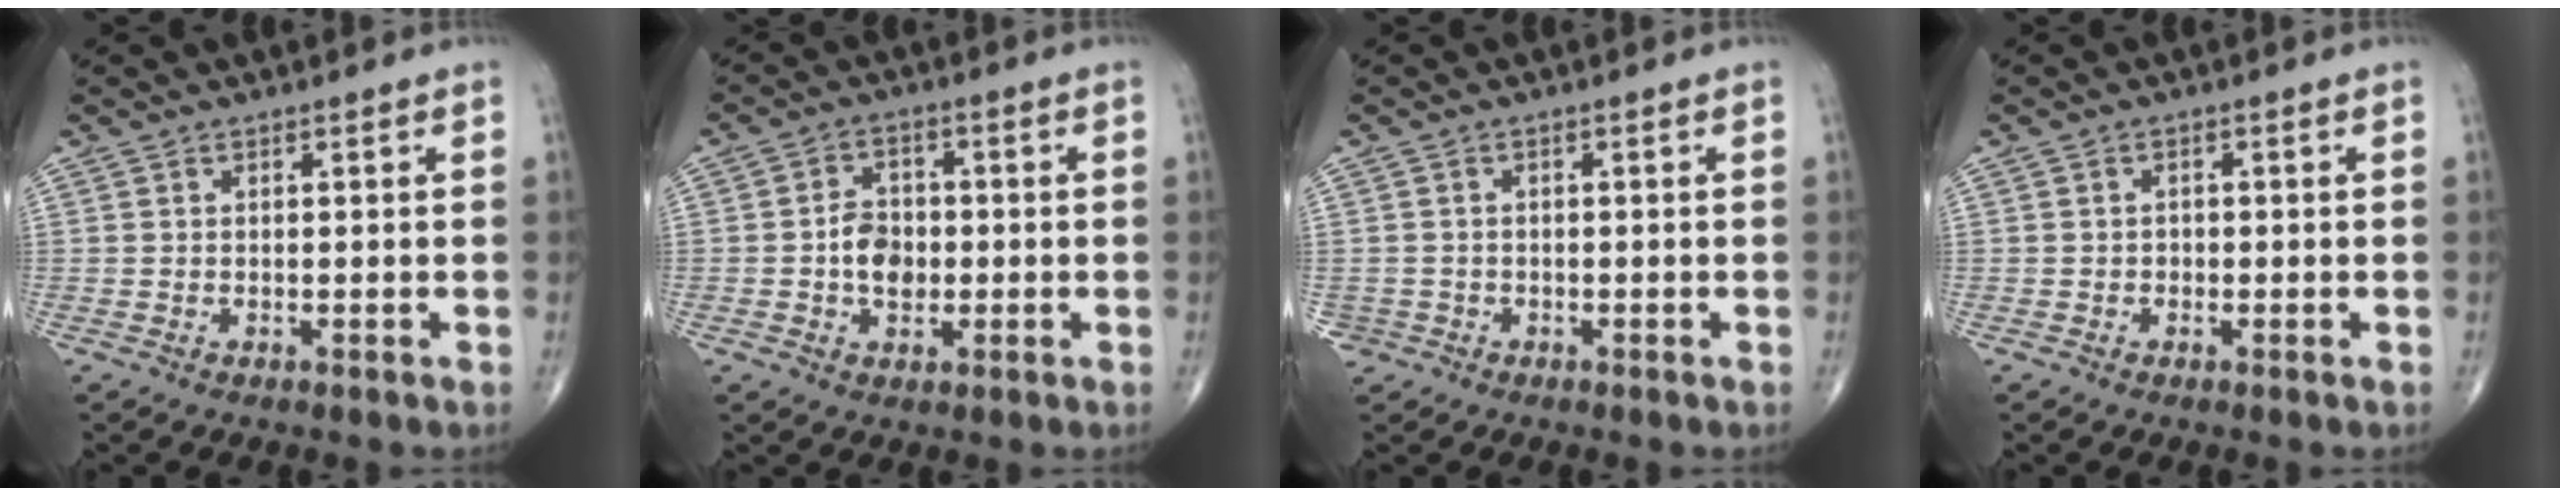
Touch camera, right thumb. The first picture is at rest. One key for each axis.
{"total": 6.0, "fx": -0.8, "fy": 4.4, "fz": 3.9, "tx": -0.047, "ty": 0.012, "tz": -0.017}
{"total": 1.7, "fx": -0.8, "fy": 1.5, "fz": -0.4, "tx": 0.018, "ty": 0.009, "tz": -0.019}
{"total": 0.9, "fx": -0.3, "fy": 0.8, "fz": 0.3, "tx": 0.003, "ty": 0.004, "tz": -0.006}